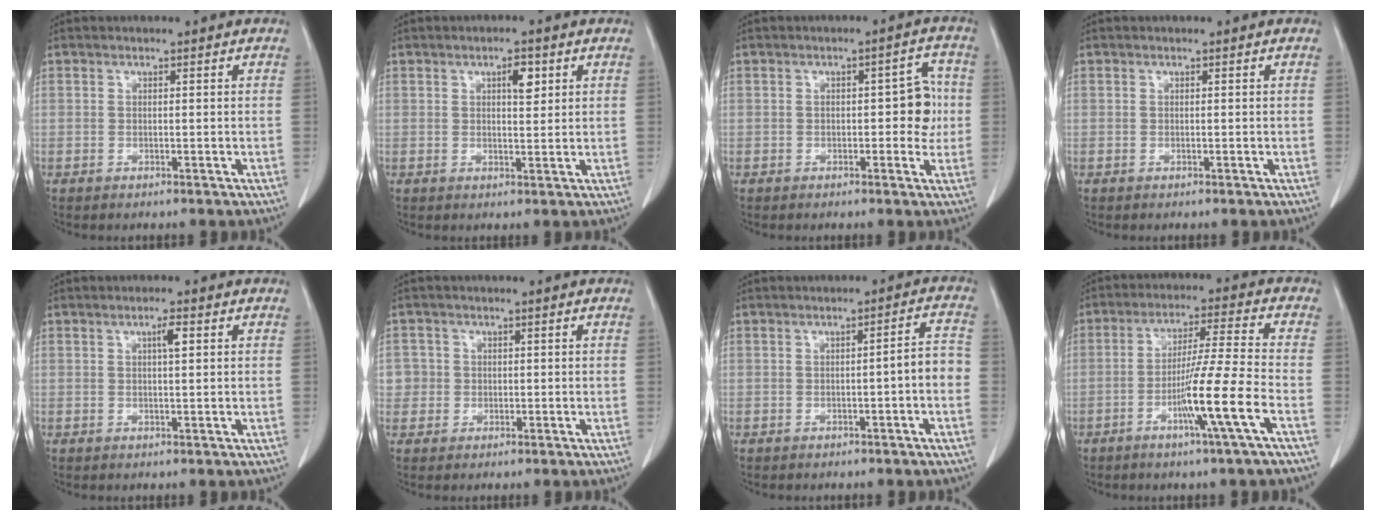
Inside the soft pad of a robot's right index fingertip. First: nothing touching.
{"total": 3.0, "force": [1.3, 1.1, 2.5], "torque": [-0.039, -0.001, 0.020]}
{"total": 5.1, "force": [-0.3, 2.3, 4.5], "torque": [-0.048, 0.020, -0.004]}
{"total": 0.0}
{"total": 2.0, "force": [0.7, 0.2, 1.9], "torque": [-0.032, 0.002, 0.010]}
{"total": 2.7, "force": [-0.1, 2.7, -0.2], "torque": [0.020, 0.008, -0.004]}
{"total": 3.8, "force": [-1.0, 0.2, 3.7], "torque": [-0.043, 0.014, -0.015]}
{"total": 10.4, "force": [-4.2, -2.0, 9.3], "torque": [-0.167, -0.010, -0.080]}